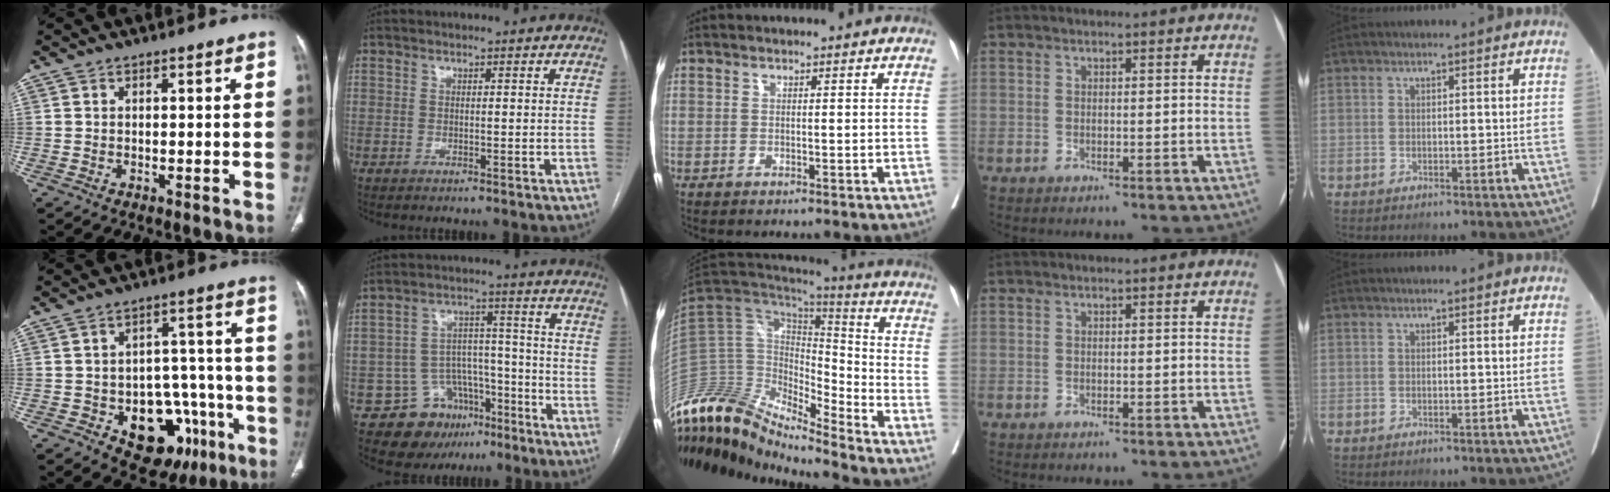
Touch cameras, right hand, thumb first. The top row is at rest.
{"thumb": {"total": 16.7, "force": [-7.0, 10.6, 10.8], "torque": [-0.097, 0.049, -0.083]}, "index": {"total": 10.7, "force": [-6.9, 7.6, 3.1], "torque": [-0.038, 0.053, -0.099]}, "middle": {"total": 21.4, "force": [-19.0, 4.0, 9.0], "torque": [-0.188, 0.039, -0.341]}}